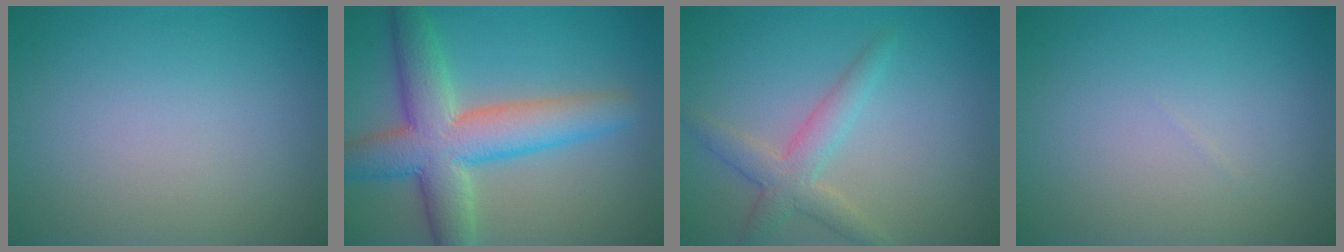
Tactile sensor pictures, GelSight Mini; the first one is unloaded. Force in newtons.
{"total": 8.3, "press": 8.3, "slide": 0.3}
{"total": 3.1, "press": 3.1, "slide": 0.2}
{"total": 0.0}